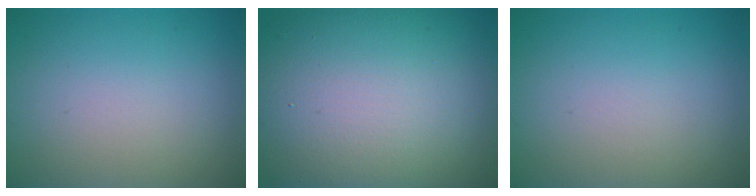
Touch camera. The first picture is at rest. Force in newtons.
{"total": 17.2, "press": 17.2, "slide": 1.1}
{"total": 0.0}